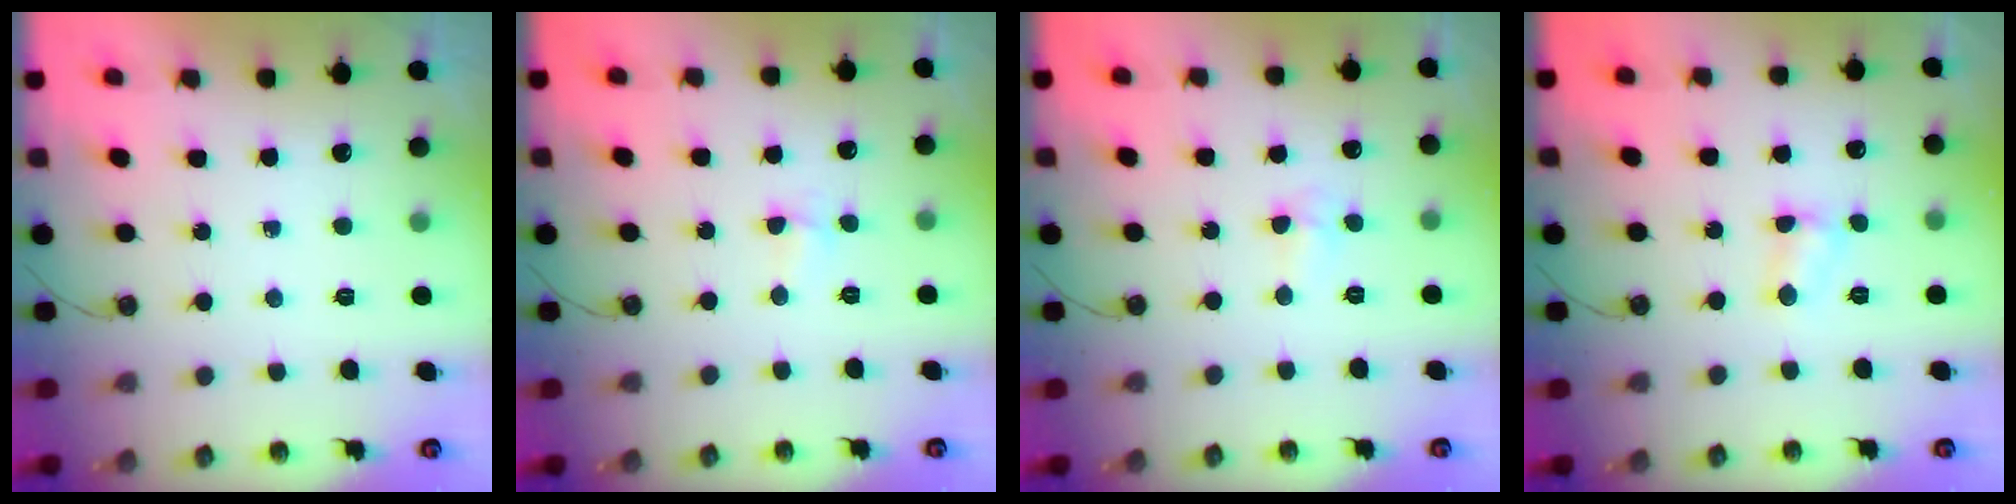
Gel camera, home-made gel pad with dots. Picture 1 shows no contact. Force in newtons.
{"total": 2.1, "press": 2.1, "slide": 0.5}
{"total": 2.8, "press": 2.6, "slide": 1.0}
{"total": 4.8, "press": 4.7, "slide": 0.5}